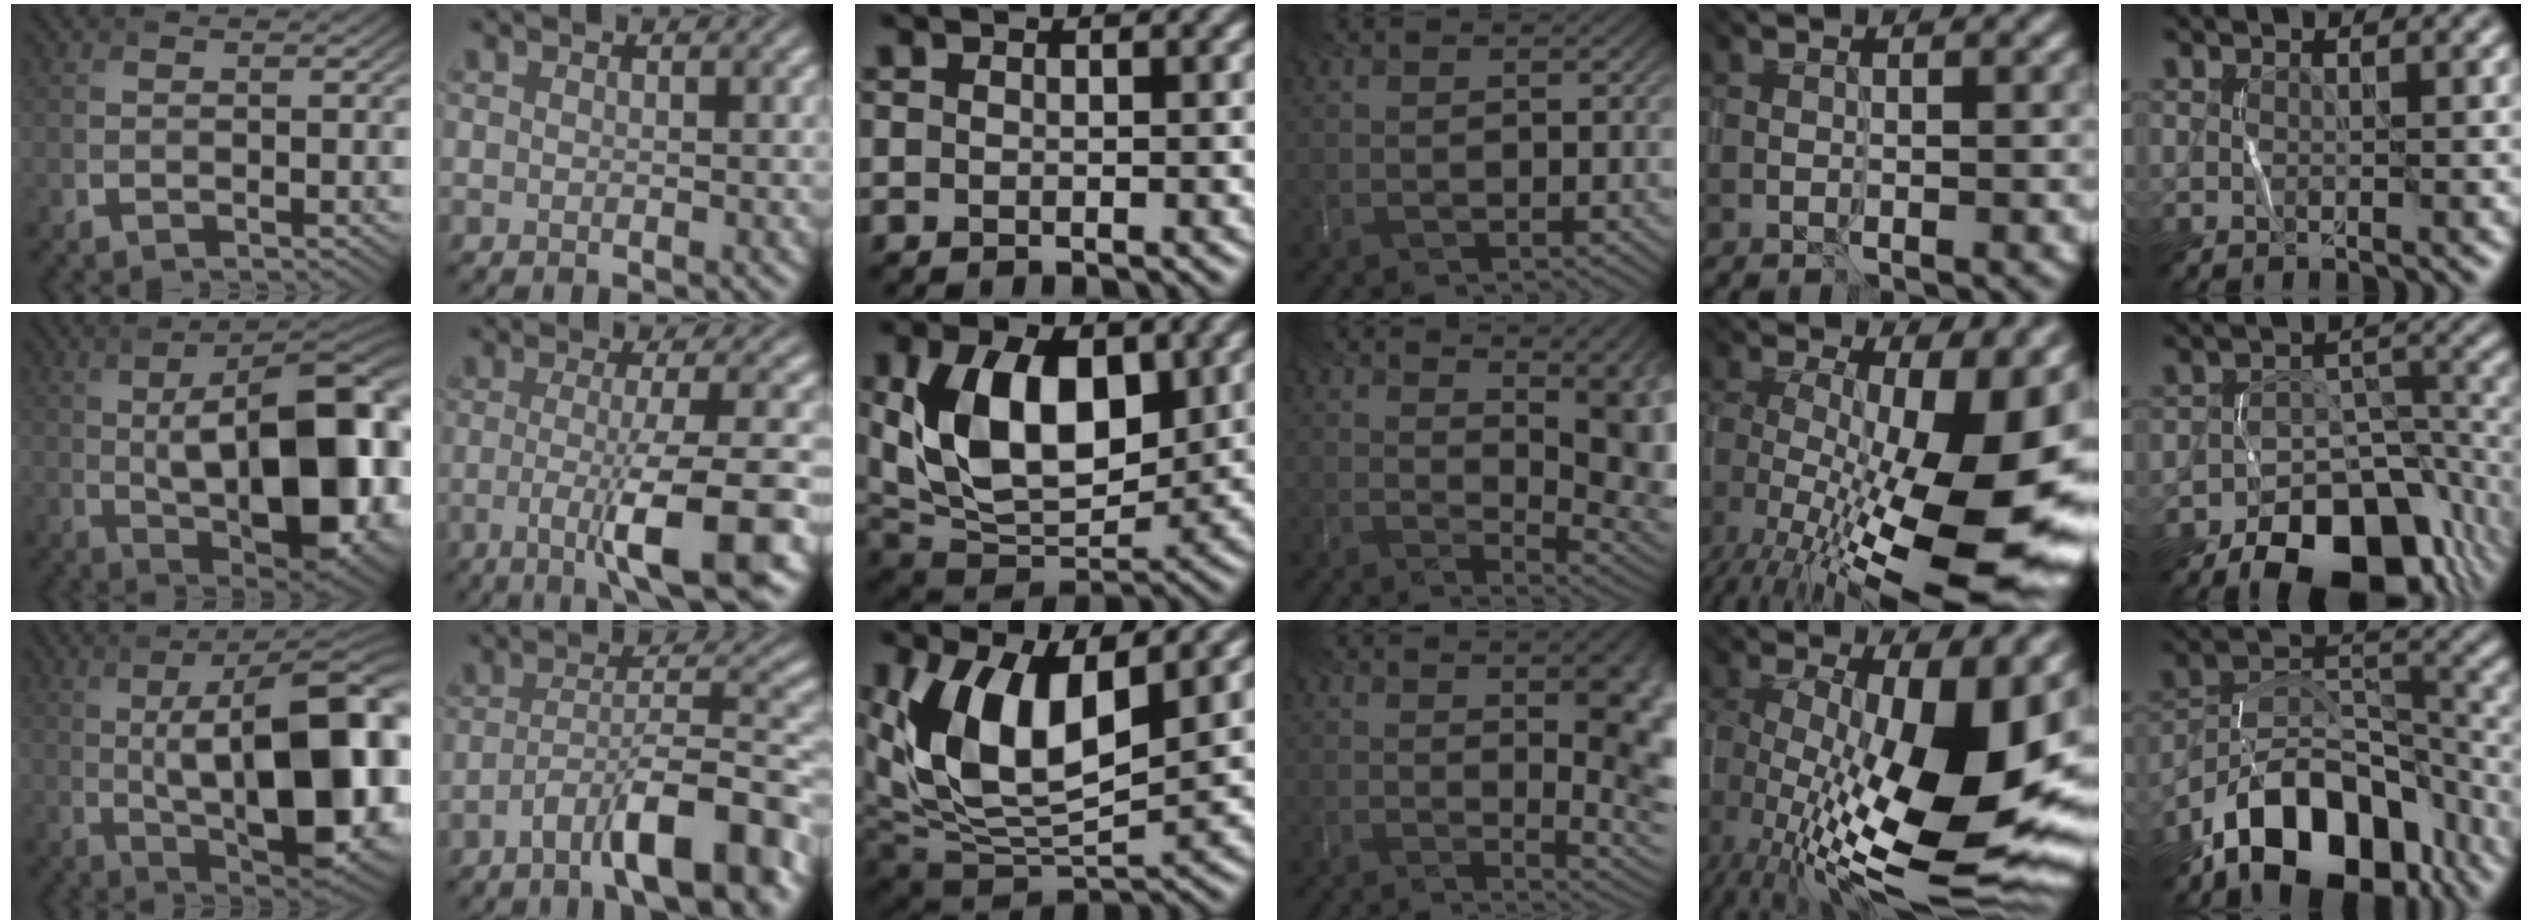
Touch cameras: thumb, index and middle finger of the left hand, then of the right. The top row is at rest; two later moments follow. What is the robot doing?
{"motion": "wrap", "object": "string"}